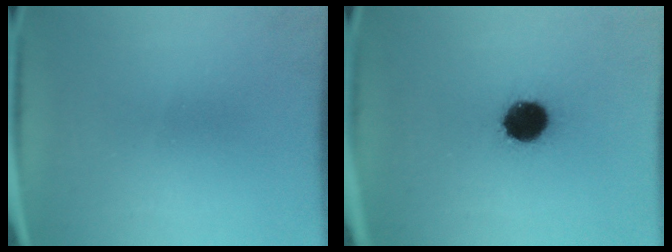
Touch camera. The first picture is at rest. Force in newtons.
{"total": 12.4}